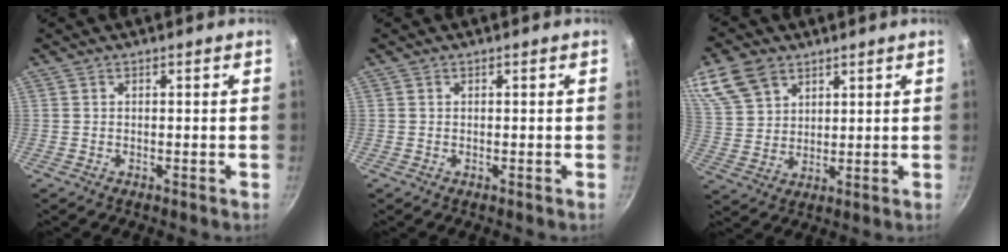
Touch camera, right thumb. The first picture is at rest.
{"total": 0.0}
{"total": 10.7, "force": [6.3, 7.2, 4.9], "torque": [-0.082, -0.013, 0.129]}